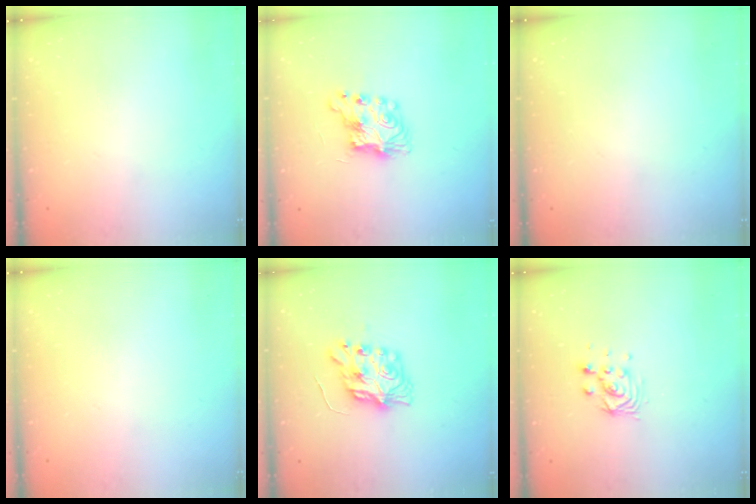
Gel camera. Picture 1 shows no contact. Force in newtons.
{"total": 7.3, "press": 7.3, "slide": 0.1}
{"total": 0.0}
{"total": 0.0}
{"total": 8.6, "press": 8.6, "slide": 1.0}
{"total": 5.9, "press": 5.9, "slide": 0.5}